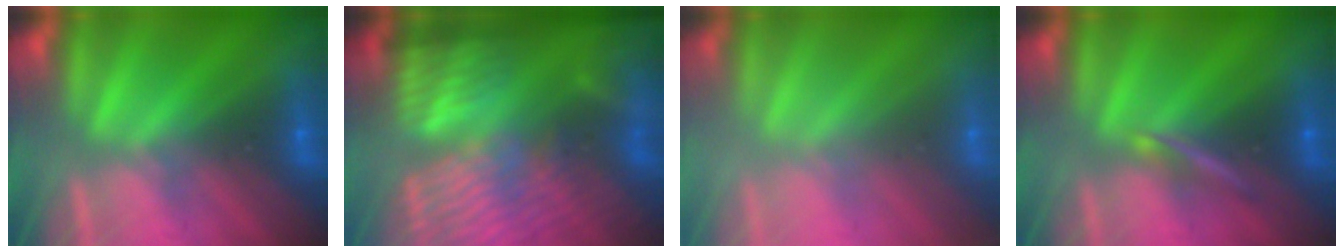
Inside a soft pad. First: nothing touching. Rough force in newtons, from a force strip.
{"total": 7.5}
{"total": 2.4}
{"total": 2.2}